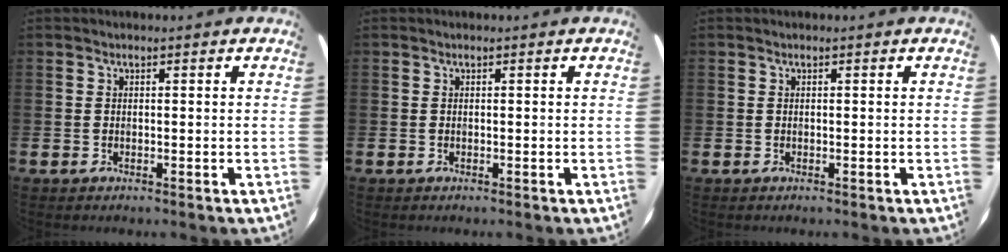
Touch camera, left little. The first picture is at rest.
{"total": 0.0}
{"total": 0.0}